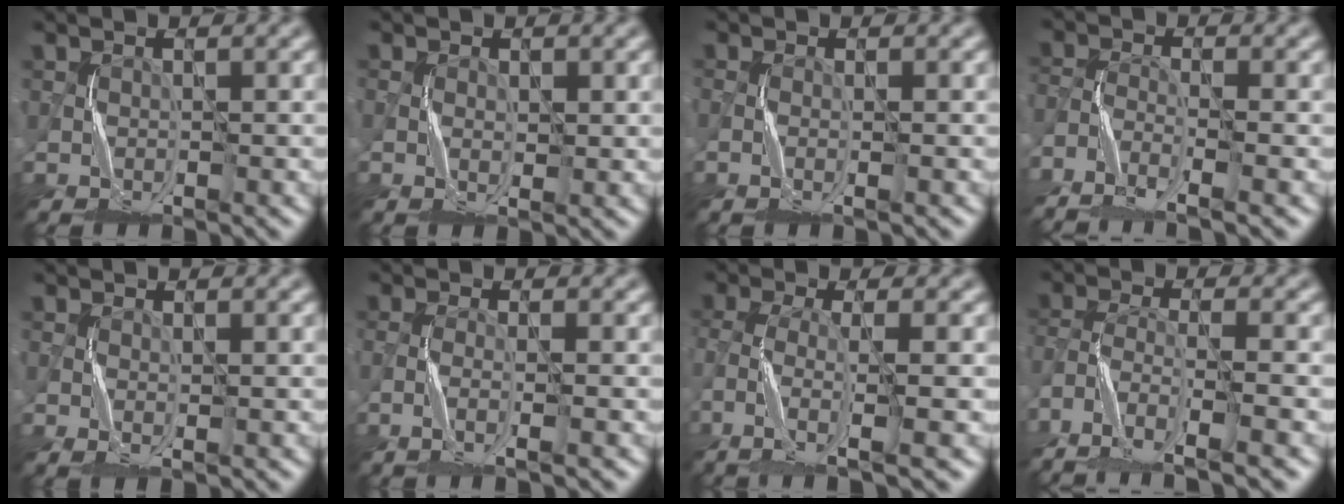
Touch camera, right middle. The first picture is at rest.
{"total": 1.0, "force": [-0.1, 0.4, 0.9], "torque": [-0.014, 0.000, -0.003]}
{"total": 0.9, "force": [-0.7, -0.3, 0.4], "torque": [-0.008, 0.001, -0.017]}
{"total": 4.5, "force": [-3.9, 0.5, 2.3], "torque": [-0.047, -0.008, -0.087]}
{"total": 1.0, "force": [-0.2, 0.3, 0.9], "torque": [-0.021, -0.002, -0.003]}
{"total": 2.0, "force": [-1.3, 0.1, 1.5], "torque": [-0.028, 0.001, -0.032]}
{"total": 5.5, "force": [-3.2, 0.9, 4.4], "torque": [-0.081, -0.007, -0.074]}
{"total": 7.3, "force": [-5.8, 1.3, 4.3], "torque": [-0.073, 0.001, -0.112]}